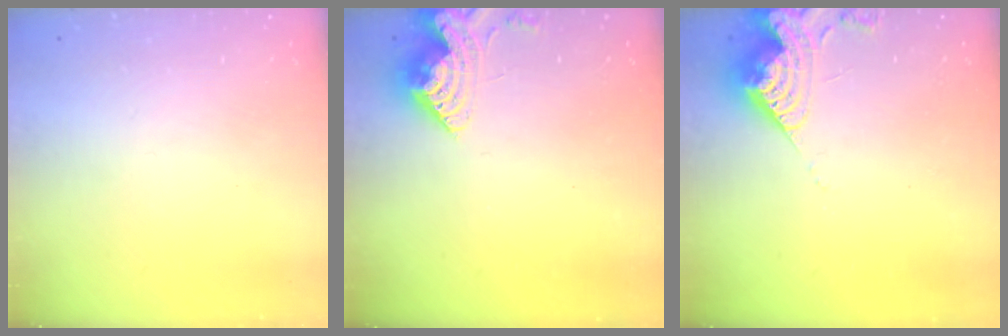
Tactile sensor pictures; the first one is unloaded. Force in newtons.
{"total": 9.3, "press": 9.3, "slide": 0.6}
{"total": 10.3, "press": 10.3, "slide": 0.7}